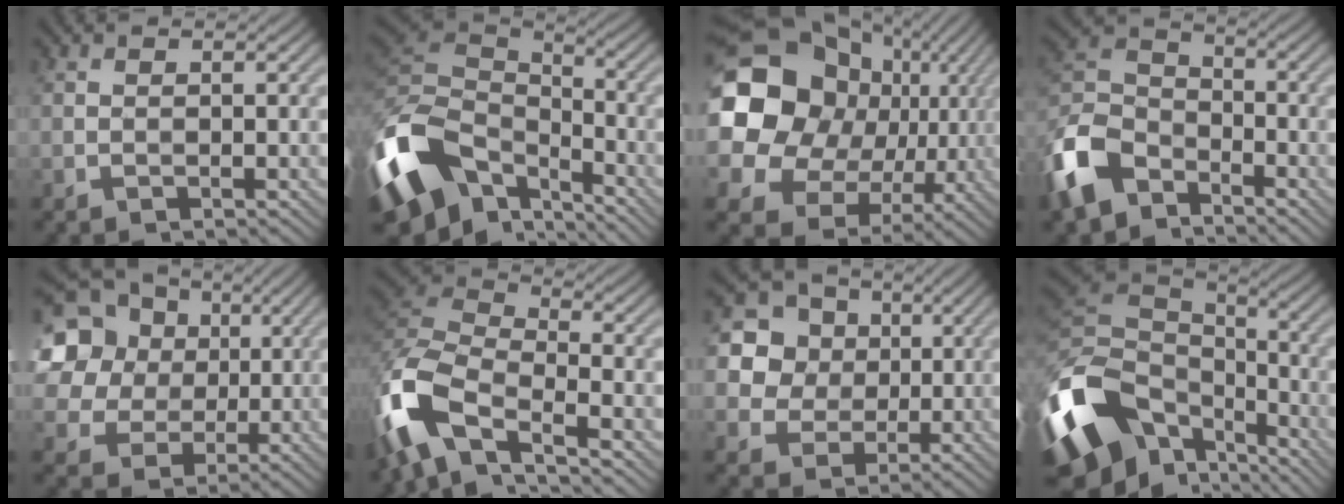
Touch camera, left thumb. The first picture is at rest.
{"total": 14.8, "force": [-7.0, 9.8, 8.5], "torque": [-0.236, -0.016, -0.125]}
{"total": 24.7, "force": [4.6, 21.6, 11.1], "torque": [-0.306, 0.005, 0.091]}
{"total": 10.7, "force": [-6.8, 6.2, 5.5], "torque": [-0.138, -0.006, -0.161]}
{"total": 17.8, "force": [6.8, 14.9, 7.1], "torque": [-0.227, 0.045, 0.130]}
{"total": 12.5, "force": [-6.6, 5.7, 9.0], "torque": [-0.212, -0.009, -0.147]}
{"total": 10.8, "force": [3.4, 9.5, 3.8], "torque": [-0.149, 0.019, 0.085]}
{"total": 16.6, "force": [-7.4, 11.1, 10.0], "torque": [-0.268, -0.021, -0.124]}